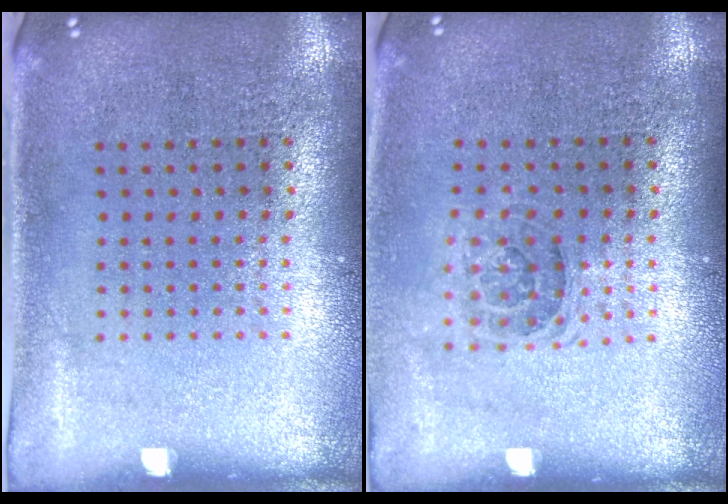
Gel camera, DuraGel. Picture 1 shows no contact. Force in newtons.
{"total": 1.3, "press": 1.0, "slide": 0.7}